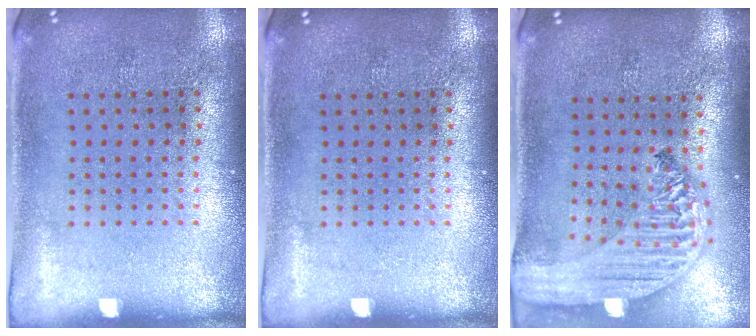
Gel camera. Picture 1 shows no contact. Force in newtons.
{"total": 0.0}
{"total": 3.1, "press": 2.5, "slide": 1.9}